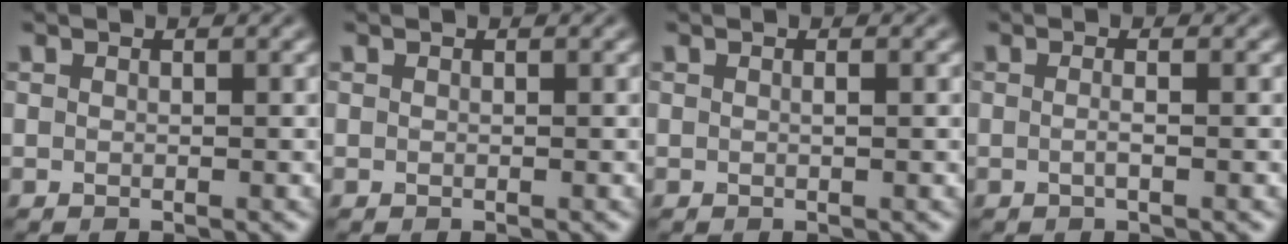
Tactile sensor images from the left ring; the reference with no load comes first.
{"total": 0.0}
{"total": 0.6, "force": [0.0, 0.1, 0.5], "torque": [-0.008, 0.003, 0.001]}
{"total": 1.5, "force": [0.0, 0.5, 1.4], "torque": [-0.013, -0.011, -0.011]}